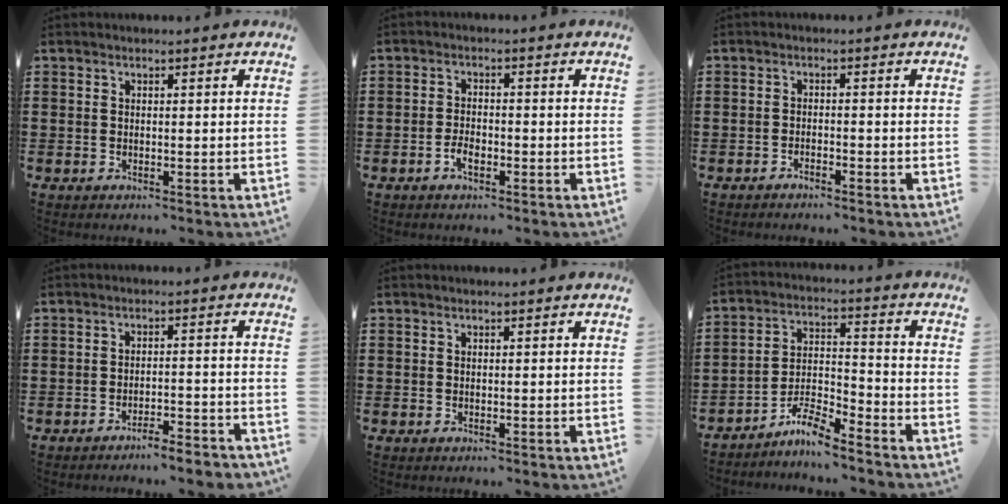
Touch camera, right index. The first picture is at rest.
{"total": 2.6, "force": [-1.2, 1.3, 1.8], "torque": [-0.042, 0.001, -0.026]}
{"total": 1.3, "force": [-1.3, 0.0, 0.2], "torque": [-0.009, -0.001, -0.026]}
{"total": 3.2, "force": [-3.1, 0.0, 0.8], "torque": [-0.017, 0.001, -0.063]}
{"total": 0.0}
{"total": 6.4, "force": [-5.8, 0.4, 2.7], "torque": [-0.068, -0.004, -0.117]}